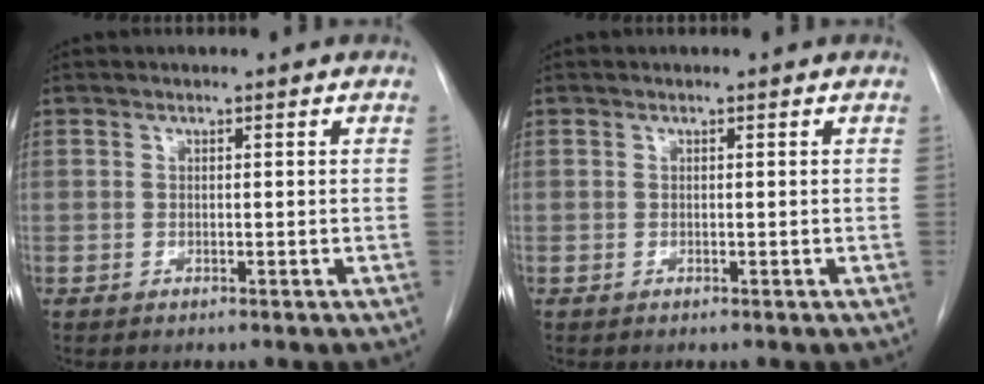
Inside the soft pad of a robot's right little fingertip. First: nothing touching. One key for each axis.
{"total": 0.0}